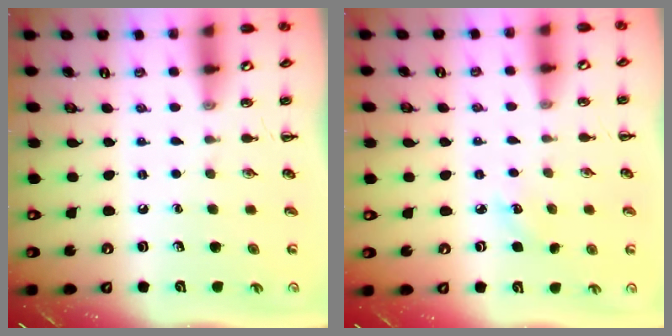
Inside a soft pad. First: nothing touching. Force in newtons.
{"total": 3.7, "press": 3.5, "slide": 1.0}